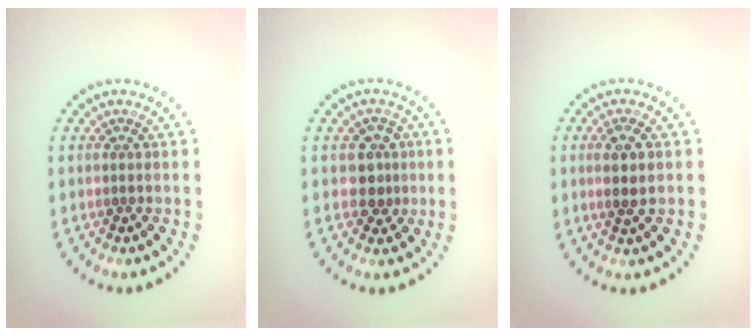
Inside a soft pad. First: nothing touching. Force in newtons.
{"total": 2.5, "press": 2.3, "slide": 1.0}
{"total": 2.3, "press": 2.2, "slide": 0.9}